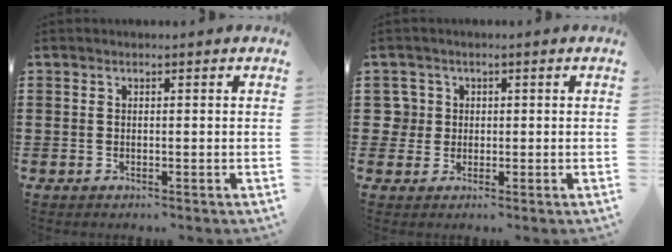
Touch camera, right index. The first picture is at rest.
{"total": 3.0, "force": [0.3, 2.9, 0.4], "torque": [-0.023, 0.011, 0.004]}